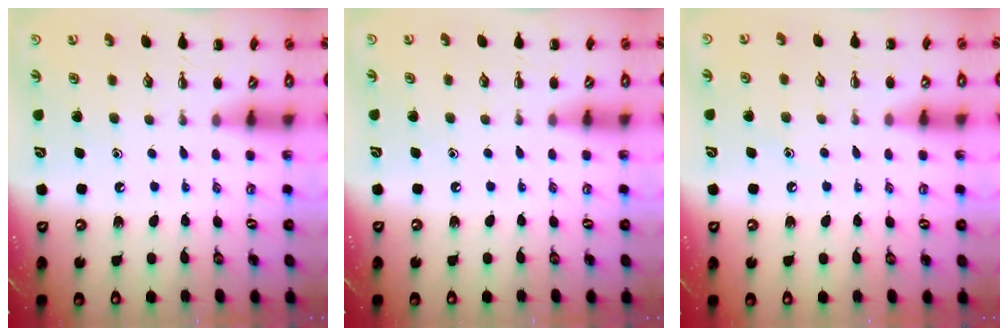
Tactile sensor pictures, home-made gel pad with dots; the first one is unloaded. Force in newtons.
{"total": 4.0, "press": 3.8, "slide": 1.2}
{"total": 5.6, "press": 5.4, "slide": 1.6}